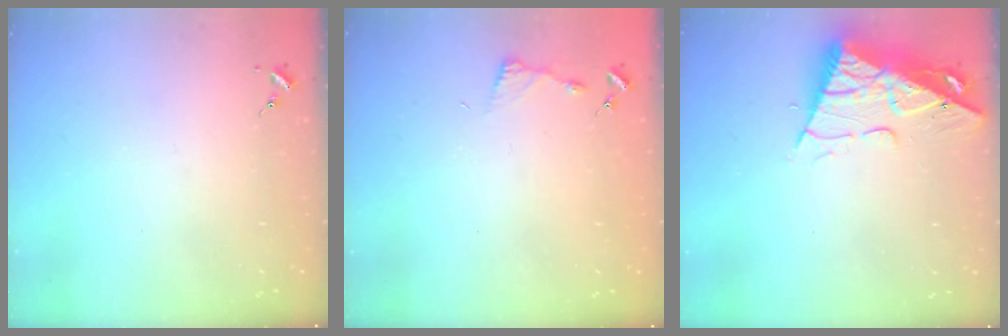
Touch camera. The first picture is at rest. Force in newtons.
{"total": 3.4, "press": 3.4, "slide": 0.4}
{"total": 11.7, "press": 11.6, "slide": 1.4}